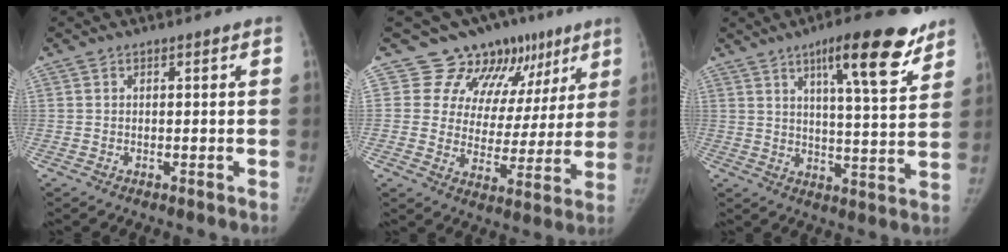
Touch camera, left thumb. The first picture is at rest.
{"total": 14.9, "force": [9.5, 10.2, 5.4], "torque": [-0.022, -0.034, 0.118]}
{"total": 15.1, "force": [9.2, 3.4, 11.5], "torque": [-0.144, -0.041, 0.136]}